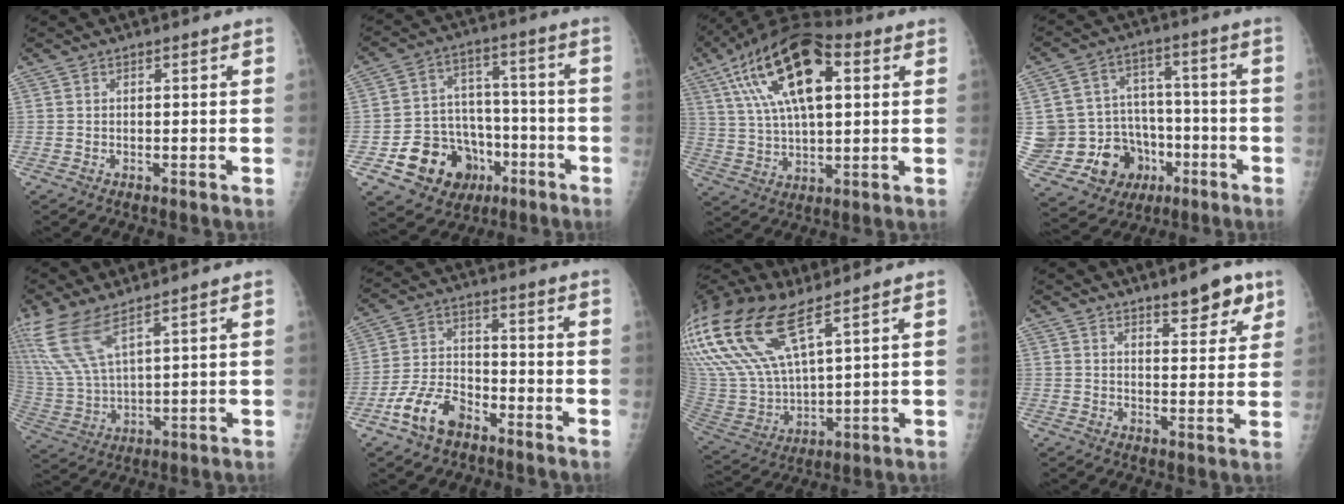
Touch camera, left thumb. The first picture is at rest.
{"total": 15.7, "force": [-6.5, 12.8, 6.5], "torque": [-0.071, 0.066, -0.091]}
{"total": 20.2, "force": [7.1, 9.3, 16.4], "torque": [-0.285, 0.007, 0.120]}
{"total": 19.2, "force": [-4.6, 16.4, 8.8], "torque": [-0.151, 0.061, -0.047]}
{"total": 11.5, "force": [7.5, 3.3, 8.1], "torque": [-0.188, -0.027, 0.171]}
{"total": 9.5, "force": [-5.9, 5.4, 5.0], "torque": [-0.089, 0.032, -0.112]}
{"total": 24.3, "force": [14.2, 9.9, 17.0], "torque": [-0.390, -0.017, 0.282]}
{"total": 7.3, "force": [5.1, 2.5, 4.6], "torque": [-0.038, -0.031, 0.070]}